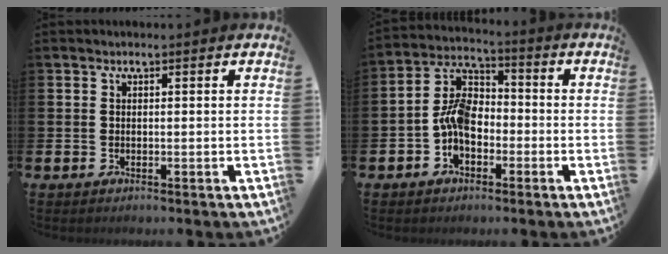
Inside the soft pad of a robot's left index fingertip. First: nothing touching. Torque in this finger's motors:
{"motor_torque": [1.38, 0.76, 0.31, 0.08]}